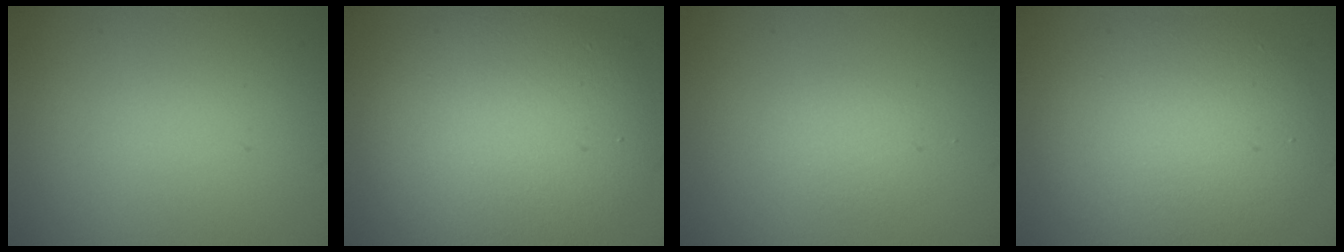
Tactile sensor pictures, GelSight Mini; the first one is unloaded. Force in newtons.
{"total": 10.5, "press": 10.5, "slide": 0.8}
{"total": 1.2, "press": 1.2, "slide": 0.0}
{"total": 7.8, "press": 7.8, "slide": 0.4}